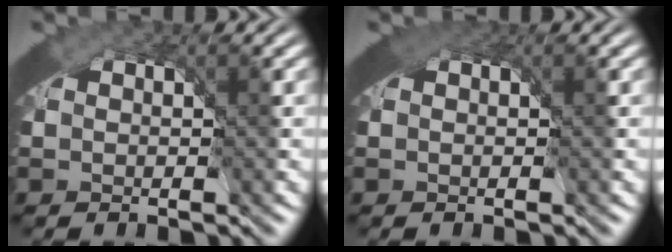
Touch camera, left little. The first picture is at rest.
{"total": 1.3, "force": [0.7, 0.8, 0.7], "torque": [-0.014, -0.003, 0.012]}